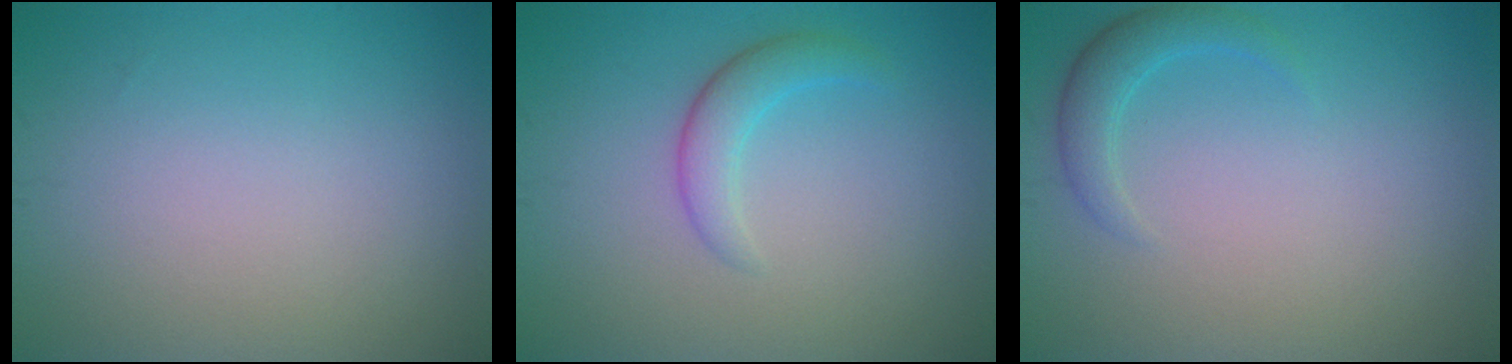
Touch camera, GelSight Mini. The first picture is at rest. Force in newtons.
{"total": 2.4, "press": 2.4, "slide": 0.2}
{"total": 2.1, "press": 2.1, "slide": 0.2}